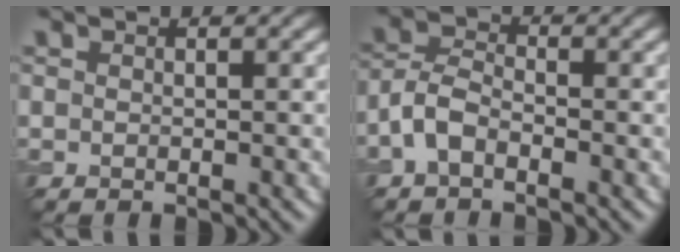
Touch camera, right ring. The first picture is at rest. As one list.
[{"total": 2.7, "force": [-1.5, 1.4, 1.8], "torque": [-0.038, 0.007, -0.040]}]